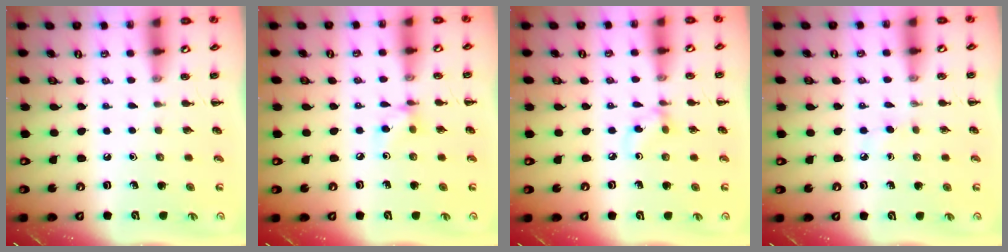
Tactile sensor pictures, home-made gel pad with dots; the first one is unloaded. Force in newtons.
{"total": 5.1, "press": 5.1, "slide": 0.5}
{"total": 4.0, "press": 3.8, "slide": 1.2}
{"total": 2.4, "press": 2.2, "slide": 1.0}